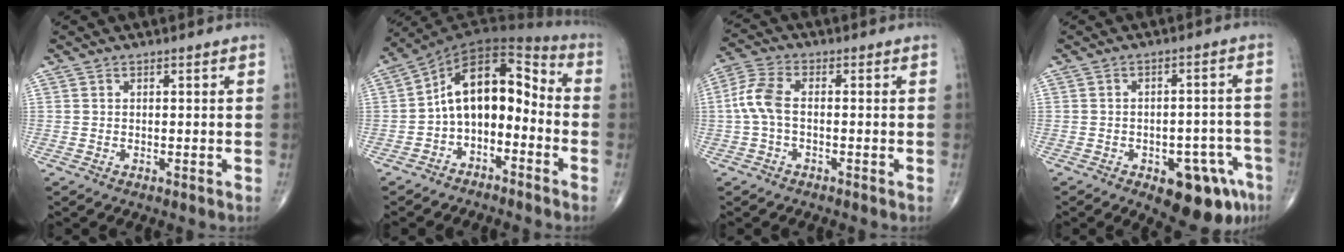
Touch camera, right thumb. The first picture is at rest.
{"total": 12.4, "force": [-3.0, 7.7, 9.2], "torque": [-0.117, 0.076, -0.063]}
{"total": 6.2, "force": [-0.5, 3.2, 5.3], "torque": [-0.127, 0.018, -0.018]}
{"total": 13.0, "force": [-6.7, 6.0, 9.4], "torque": [-0.086, 0.038, -0.079]}